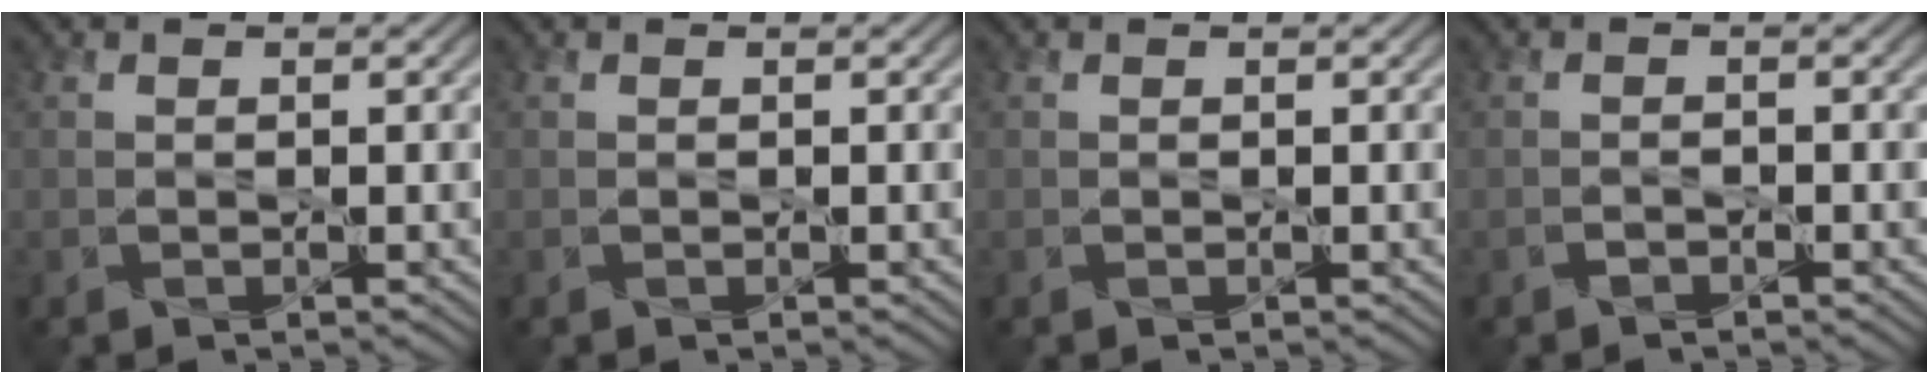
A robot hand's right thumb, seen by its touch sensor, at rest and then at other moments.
{"total": 0.0}
{"total": 0.0}
{"total": 0.8, "force": [-0.7, 0.2, 0.2], "torque": [-0.004, 0.001, -0.011]}